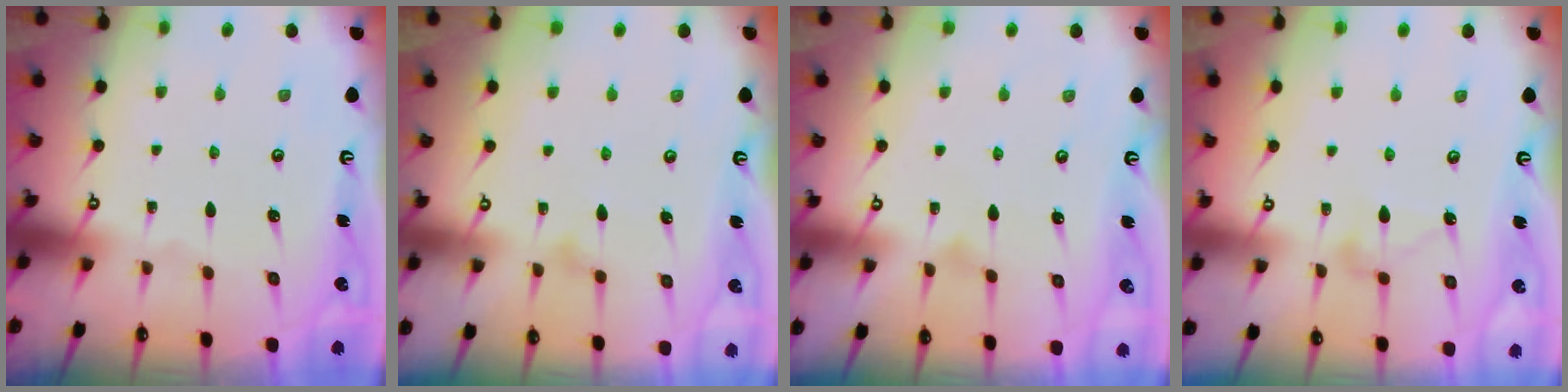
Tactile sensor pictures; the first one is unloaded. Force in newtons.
{"total": 8.3, "press": 8.3, "slide": 0.5}
{"total": 3.7, "press": 3.7, "slide": 0.3}
{"total": 8.7, "press": 8.7, "slide": 0.2}